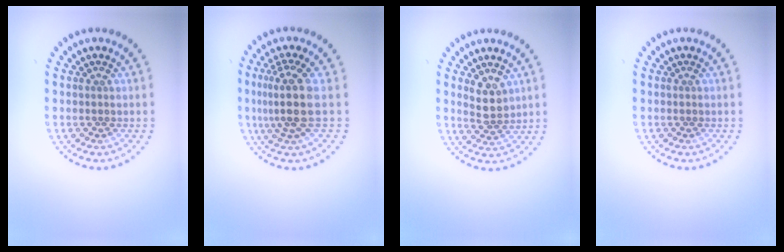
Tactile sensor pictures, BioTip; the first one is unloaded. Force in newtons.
{"total": 3.8, "press": 2.9, "slide": 2.5}
{"total": 2.5, "press": 2.2, "slide": 1.1}
{"total": 0.0}